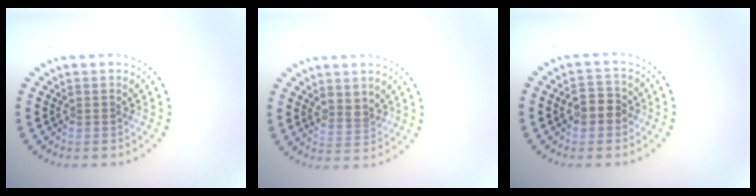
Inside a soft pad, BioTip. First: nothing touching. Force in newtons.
{"total": 1.8, "press": 1.6, "slide": 0.8}
{"total": 2.5, "press": 2.5, "slide": 0.3}